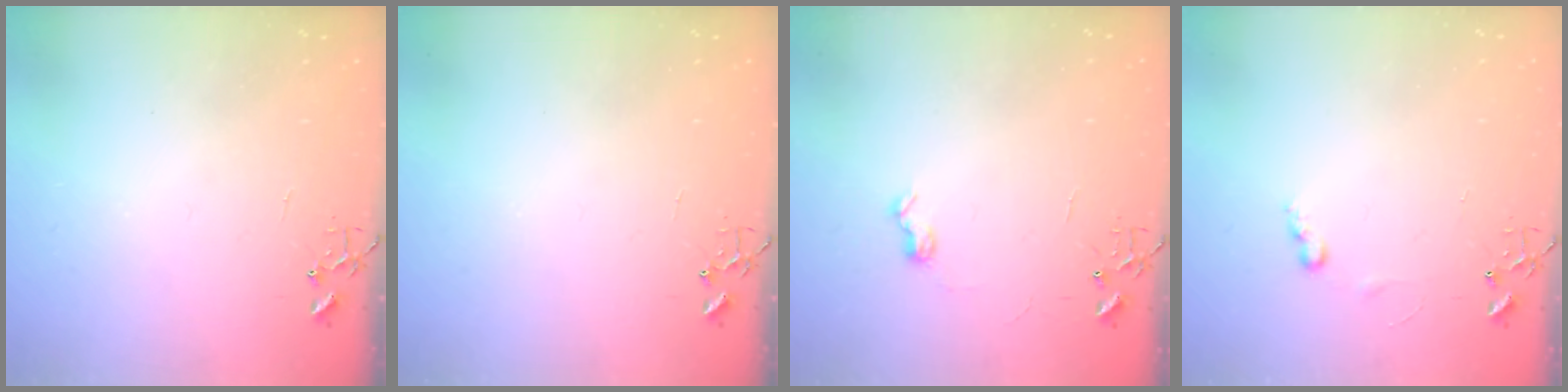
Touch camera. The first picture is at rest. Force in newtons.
{"total": 0.0}
{"total": 6.0, "press": 6.0, "slide": 0.7}
{"total": 6.0, "press": 5.9, "slide": 0.7}